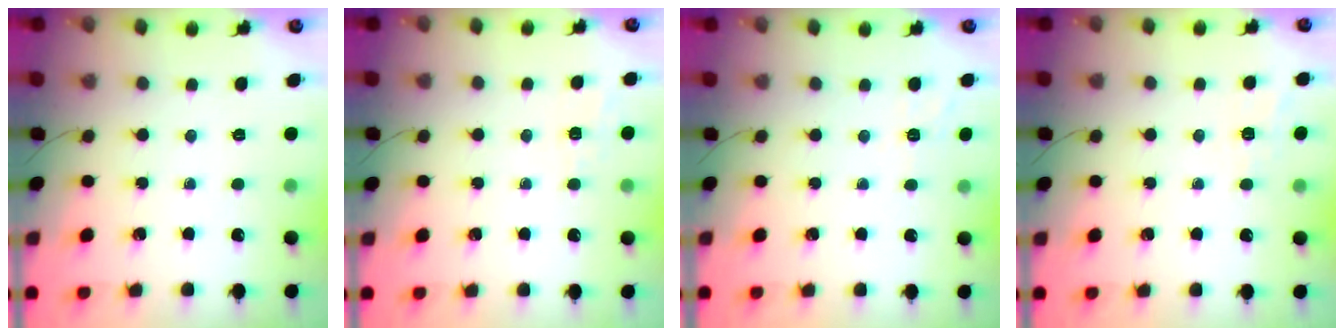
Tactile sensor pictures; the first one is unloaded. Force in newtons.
{"total": 1.4, "press": 0.6, "slide": 1.3}
{"total": 2.3, "press": 1.5, "slide": 1.8}
{"total": 1.6, "press": 0.2, "slide": 1.6}